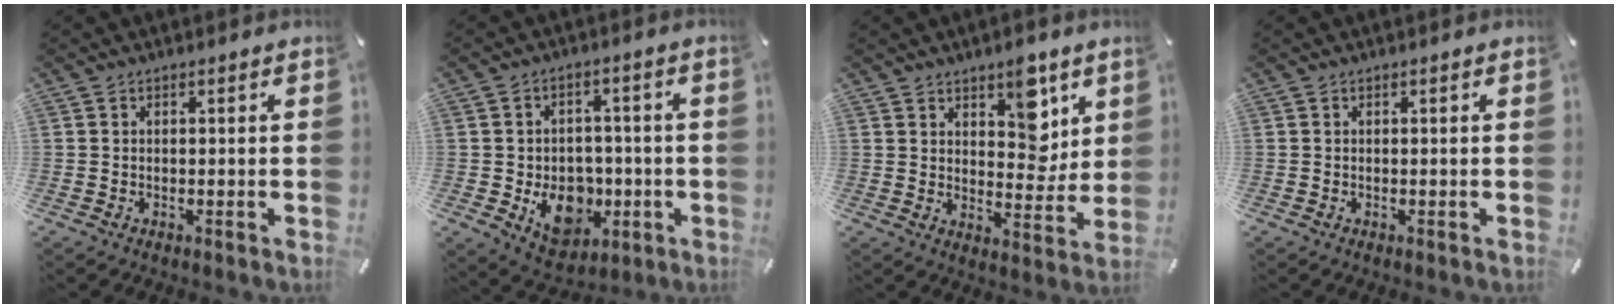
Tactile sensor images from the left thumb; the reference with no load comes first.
{"total": 12.1, "force": [-3.2, 9.7, 6.6], "torque": [-0.087, 0.012, -0.045]}
{"total": 10.2, "force": [6.1, 5.9, 5.6], "torque": [-0.049, -0.046, 0.103]}
{"total": 0.0}